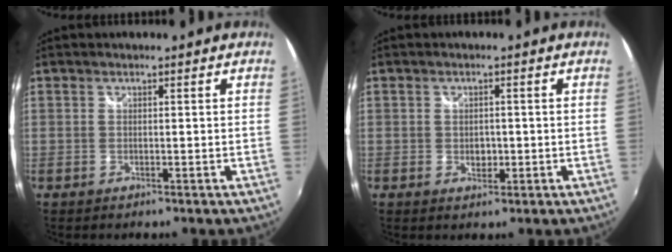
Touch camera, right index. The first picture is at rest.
{"total": 2.3, "force": [-0.4, 1.8, 1.3], "torque": [-0.020, 0.001, -0.006]}